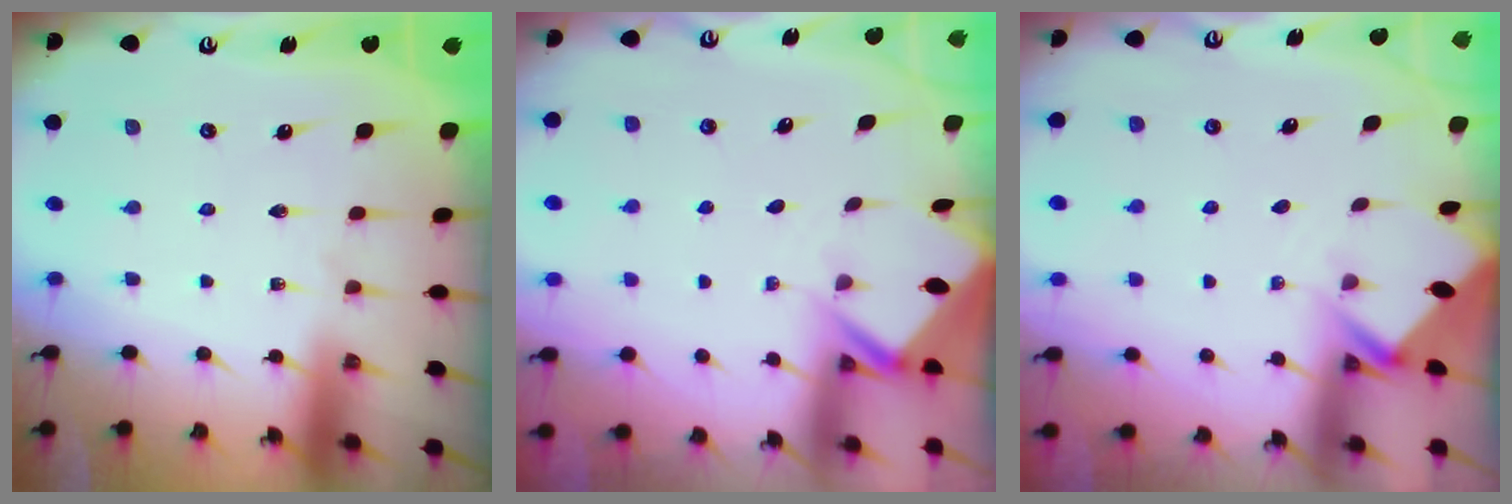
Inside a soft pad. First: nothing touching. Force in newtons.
{"total": 2.4, "press": 2.4, "slide": 0.1}
{"total": 2.2, "press": 2.2, "slide": 0.1}